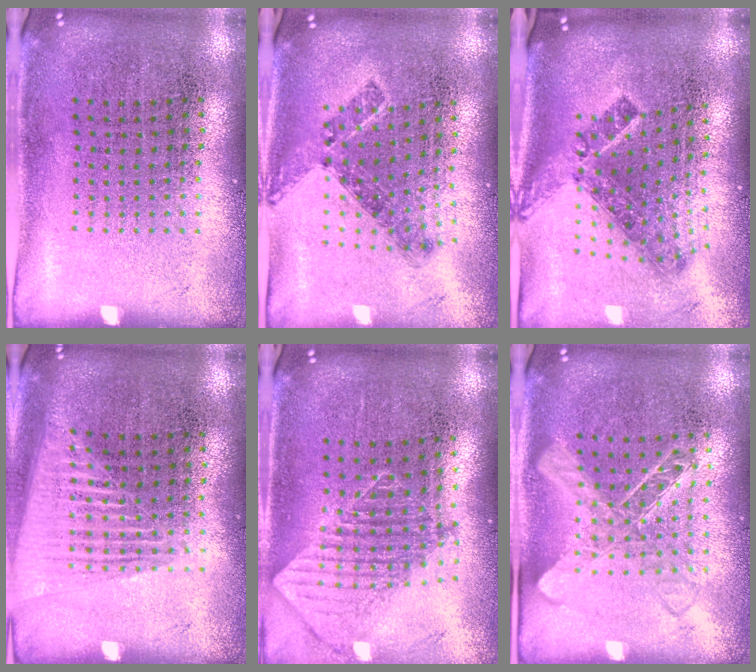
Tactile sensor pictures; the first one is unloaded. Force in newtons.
{"total": 0.8, "press": 0.7, "slide": 0.3}
{"total": 1.5, "press": 1.1, "slide": 1.1}
{"total": 1.5, "press": 1.4, "slide": 0.4}
{"total": 1.6, "press": 1.3, "slide": 0.9}
{"total": 1.4, "press": 1.4, "slide": 0.4}